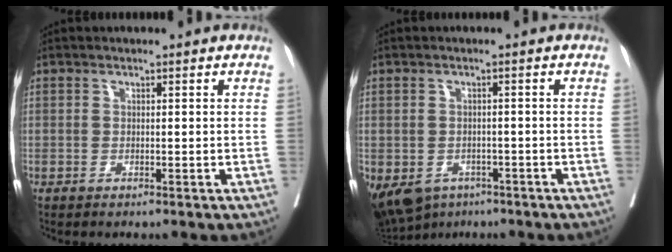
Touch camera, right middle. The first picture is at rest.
{"total": 13.8, "force": [-7.2, 10.3, 5.6], "torque": [-0.163, -0.013, -0.092]}